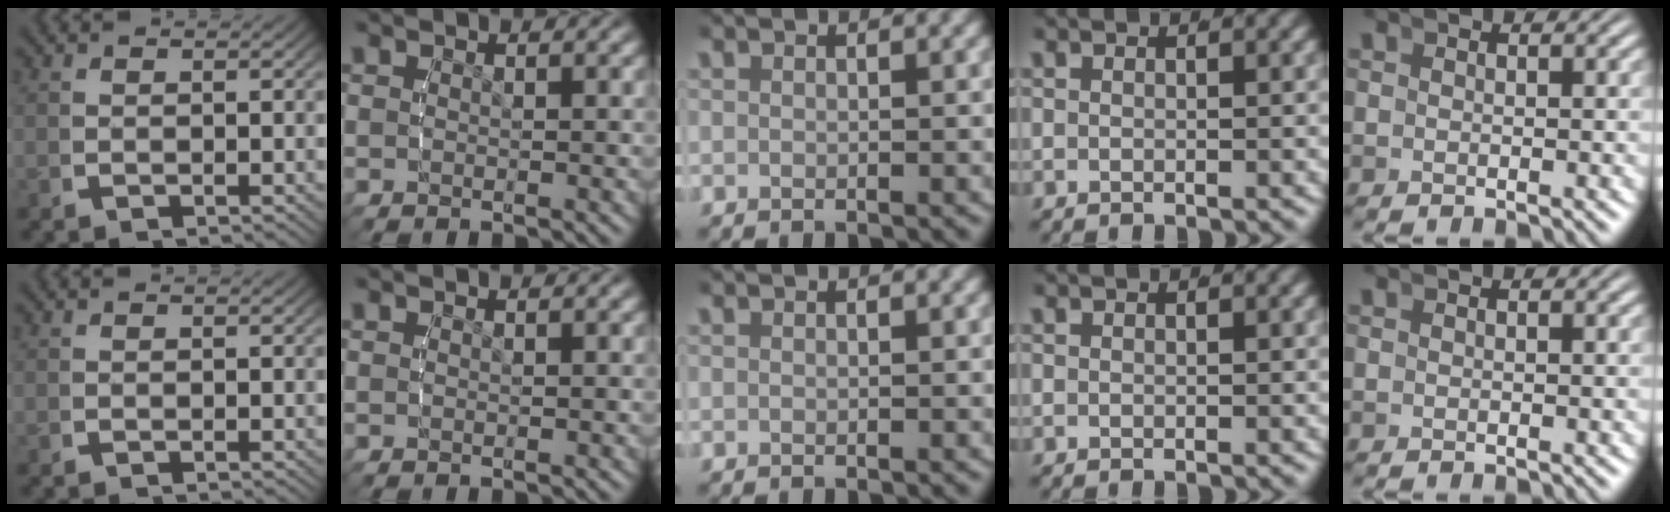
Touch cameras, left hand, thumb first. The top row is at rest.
{}